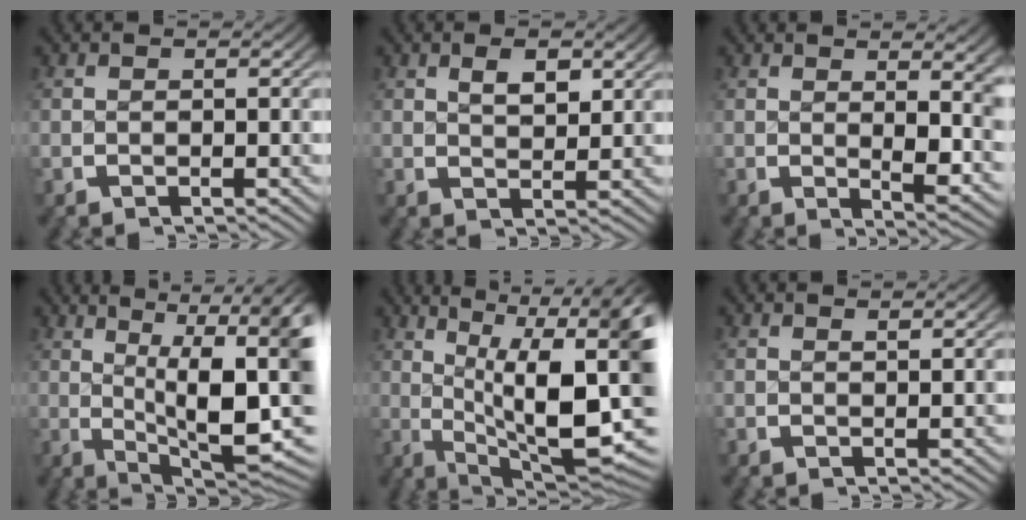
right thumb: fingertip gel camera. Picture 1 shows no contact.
{"total": 2.2, "force": [1.2, 0.9, 1.6], "torque": [-0.018, -0.001, 0.027]}
{"total": 4.7, "force": [0.9, 1.7, 4.3], "torque": [-0.051, -0.014, 0.020]}
{"total": 13.4, "force": [0.8, 7.5, 11.1], "torque": [-0.170, -0.046, 0.029]}
{"total": 15.1, "force": [0.3, 8.3, 12.6], "torque": [-0.201, -0.045, 0.021]}
{"total": 0.6, "force": [0.6, 0.0, 0.2], "torque": [-0.002, -0.001, 0.013]}